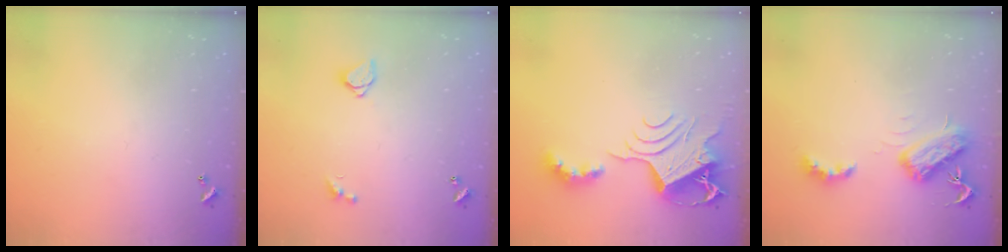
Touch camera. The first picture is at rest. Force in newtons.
{"total": 1.5, "press": 1.5, "slide": 0.3}
{"total": 10.3, "press": 10.2, "slide": 1.3}
{"total": 5.9, "press": 5.9, "slide": 0.7}